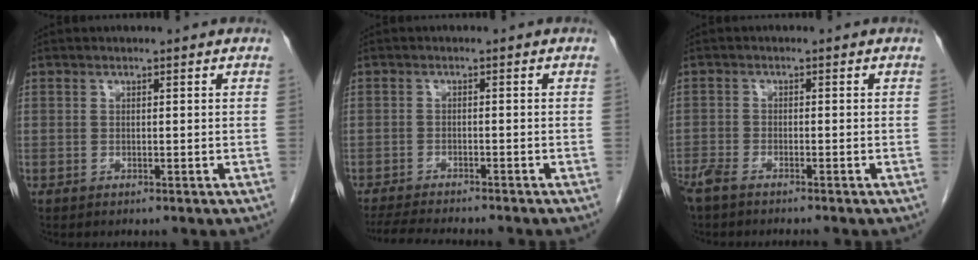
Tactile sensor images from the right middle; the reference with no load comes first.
{"total": 9.0, "force": [-8.1, 0.9, 3.9], "torque": [-0.058, -0.015, -0.121]}
{"total": 4.7, "force": [-4.0, 0.6, 2.3], "torque": [-0.044, -0.010, -0.070]}